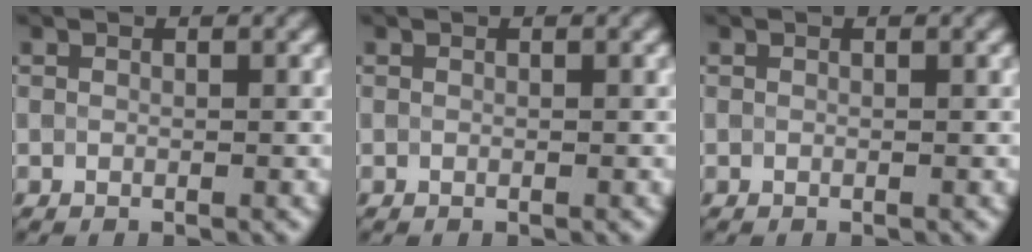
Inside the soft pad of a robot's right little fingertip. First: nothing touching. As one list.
[{"total": 0.0}, {"total": 0.0}]